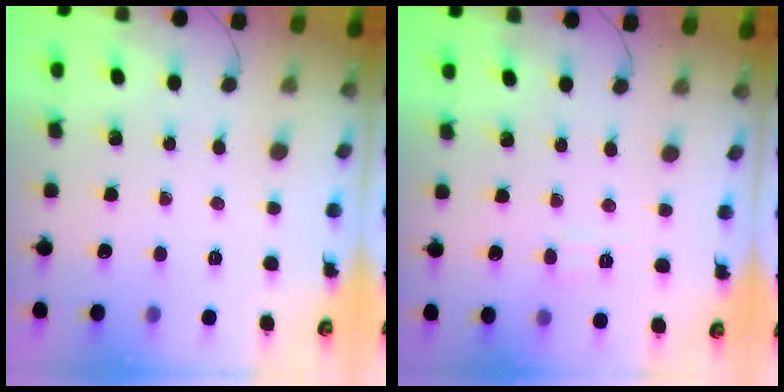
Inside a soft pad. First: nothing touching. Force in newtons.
{"total": 4.2, "press": 4.0, "slide": 1.3}